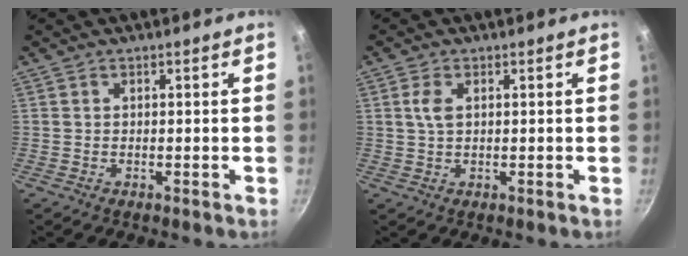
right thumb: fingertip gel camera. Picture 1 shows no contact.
{"total": 2.9, "force": [0.9, 1.6, 2.3], "torque": [-0.047, -0.001, 0.017]}